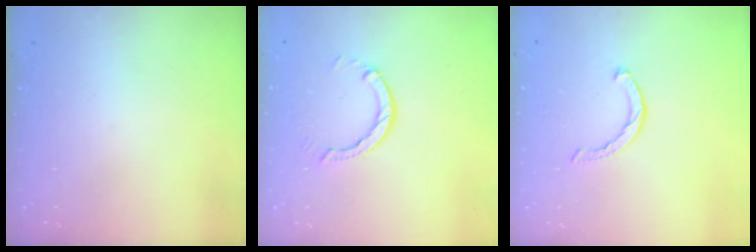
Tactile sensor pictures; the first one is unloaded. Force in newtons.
{"total": 4.1, "press": 4.0, "slide": 0.6}
{"total": 2.1, "press": 2.1, "slide": 0.3}